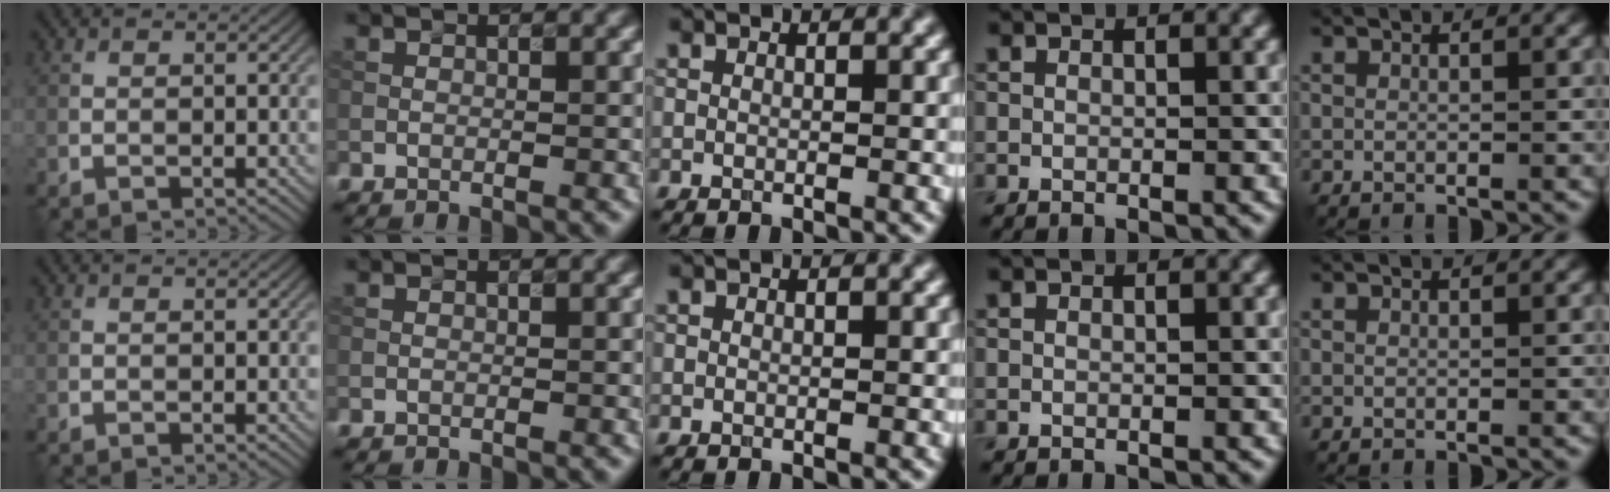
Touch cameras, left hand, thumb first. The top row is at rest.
{}